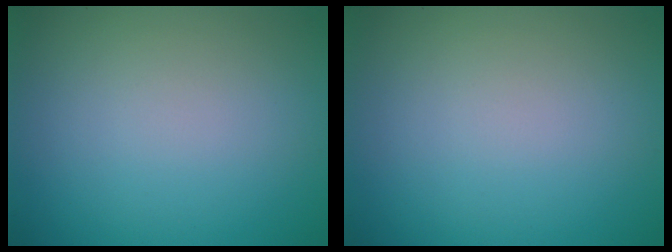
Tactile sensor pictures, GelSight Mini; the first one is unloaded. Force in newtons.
{"total": 0.0}